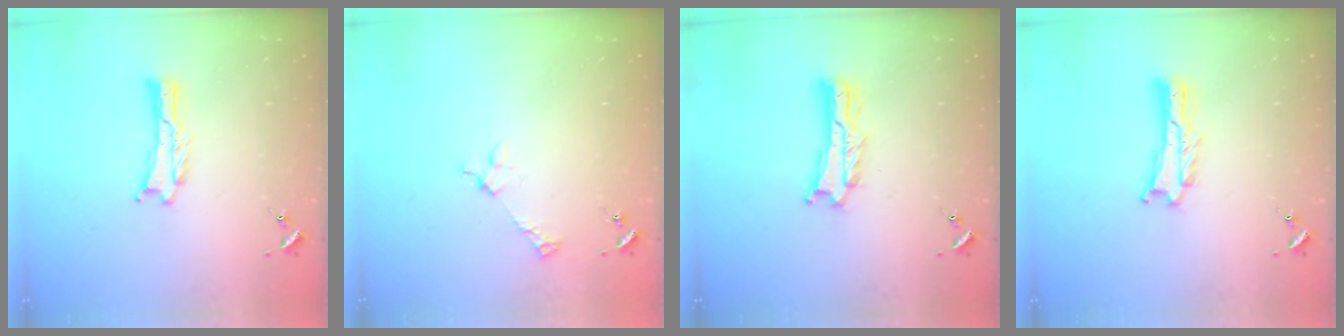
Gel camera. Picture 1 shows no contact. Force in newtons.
{"total": 2.6, "press": 2.6, "slide": 0.3}
{"total": 2.0, "press": 2.0, "slide": 0.3}
{"total": 1.0, "press": 1.0, "slide": 0.2}